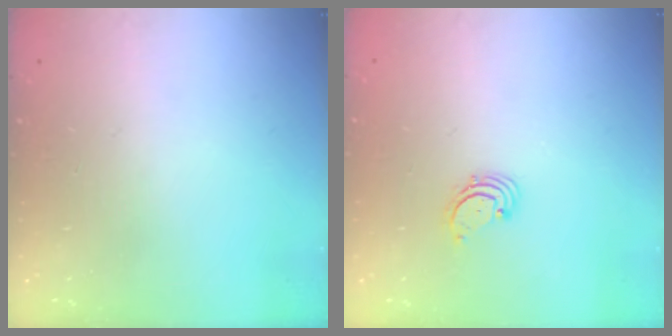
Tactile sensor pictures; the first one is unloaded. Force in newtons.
{"total": 1.7, "press": 1.7, "slide": 0.2}